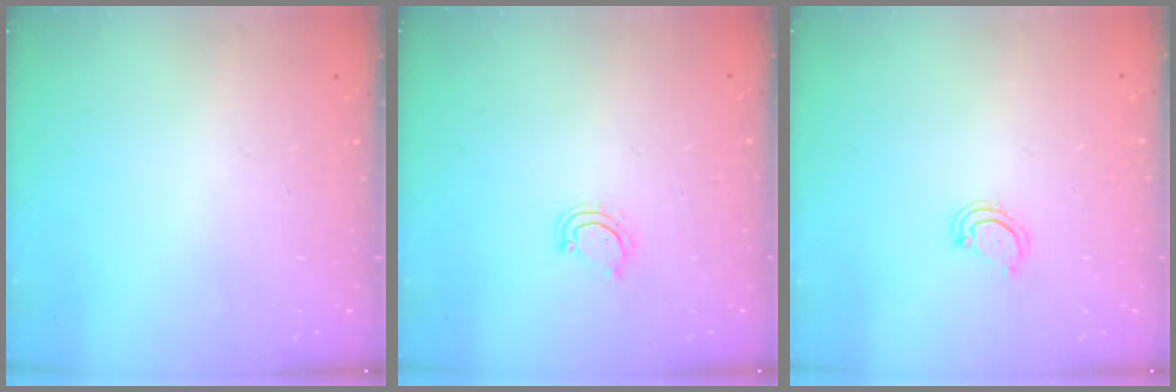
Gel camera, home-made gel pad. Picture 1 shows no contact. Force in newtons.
{"total": 3.5, "press": 3.4, "slide": 0.3}
{"total": 3.9, "press": 3.9, "slide": 0.4}